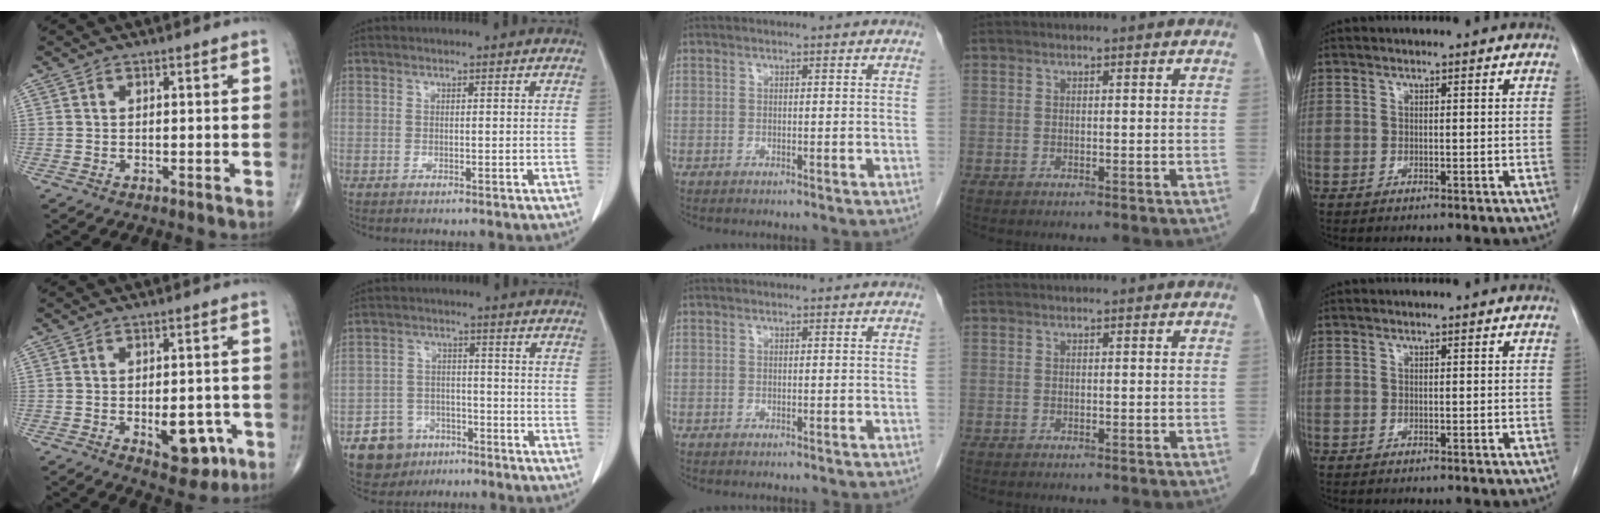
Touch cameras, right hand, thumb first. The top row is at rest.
{"thumb": {"total": 8.8, "force": [-2.9, 4.6, 6.9], "torque": [-0.068, 0.011, -0.028]}, "index": {"total": 7.5, "force": [-4.4, 5.9, 1.3], "torque": [-0.025, 0.013, -0.065]}}